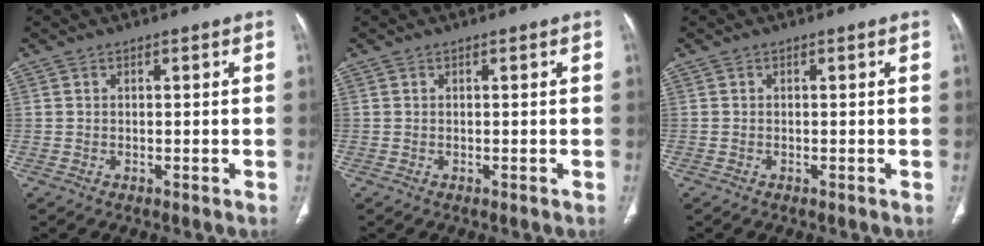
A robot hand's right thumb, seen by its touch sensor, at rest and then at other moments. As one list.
[{"total": 0.0}, {"total": 0.0}]